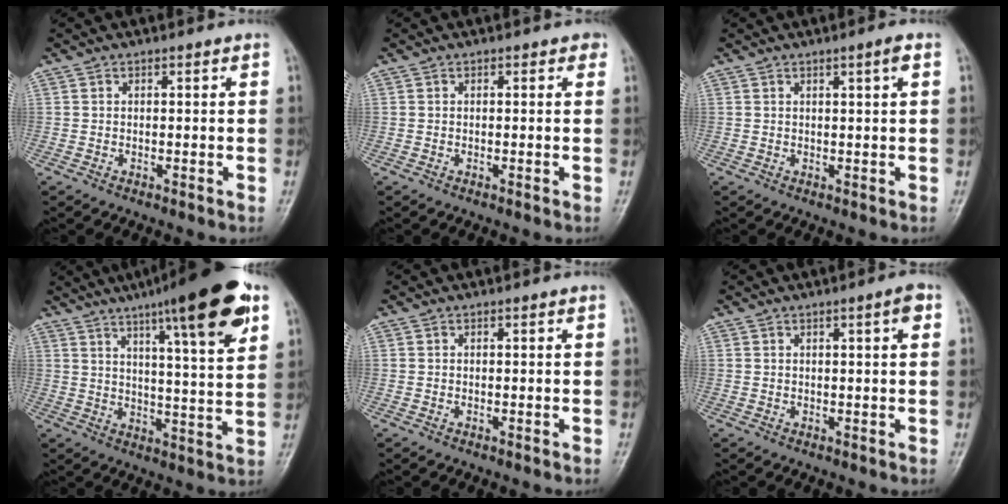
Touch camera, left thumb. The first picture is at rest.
{"total": 0.8, "force": [0.4, 0.5, 0.5], "torque": [0.002, 0.001, -0.002]}
{"total": 2.0, "force": [0.9, -0.2, 1.8], "torque": [-0.031, -0.004, 0.016]}
{"total": 19.4, "force": [10.8, 3.1, 15.8], "torque": [-0.213, -0.031, 0.157]}
{"total": 0.0}
{"total": 2.6, "force": [1.1, 0.2, 2.4], "torque": [-0.034, 0.000, 0.015]}